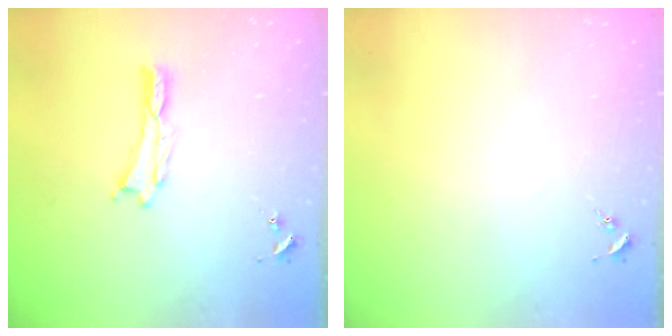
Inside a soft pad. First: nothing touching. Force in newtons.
{"total": 0.0}